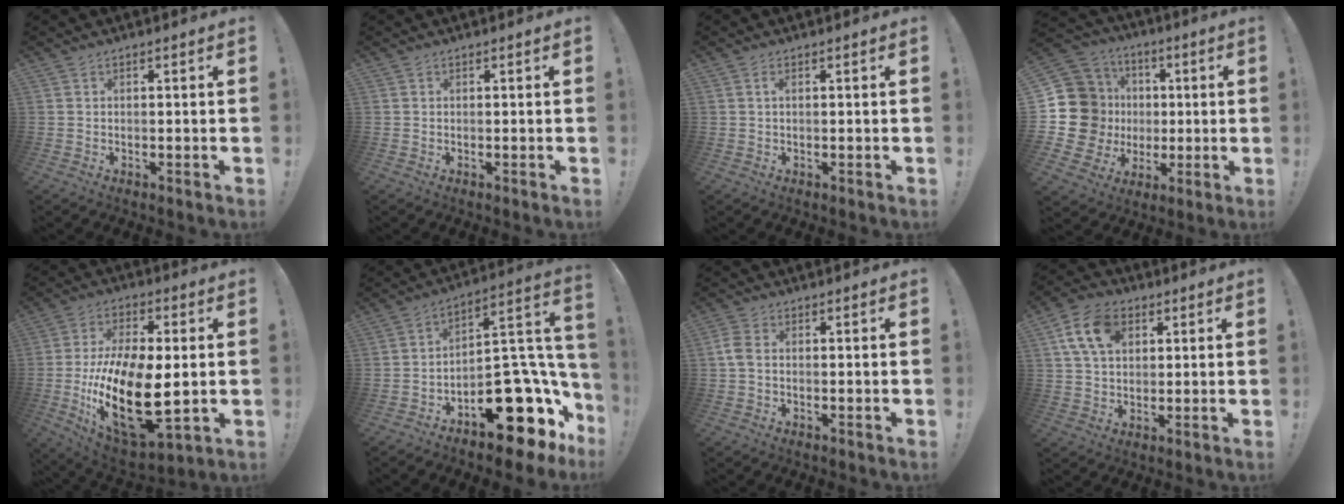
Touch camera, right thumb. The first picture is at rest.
{"total": 0.0}
{"total": 1.0, "force": [0.1, 0.2, 1.0], "torque": [-0.026, 0.004, 0.001]}
{"total": 20.6, "force": [1.4, 18.0, 10.1], "torque": [-0.209, -0.002, 0.068]}
{"total": 26.1, "force": [-3.2, 12.9, 22.4], "torque": [-0.432, -0.003, -0.044]}
{"total": 20.5, "force": [-10.1, 10.0, 14.8], "torque": [-0.153, 0.057, -0.150]}
{"total": 3.9, "force": [0.0, 2.4, 3.0], "torque": [-0.069, 0.005, 0.000]}
{"total": 12.3, "force": [4.5, 8.3, 7.8], "torque": [-0.131, 0.002, 0.088]}